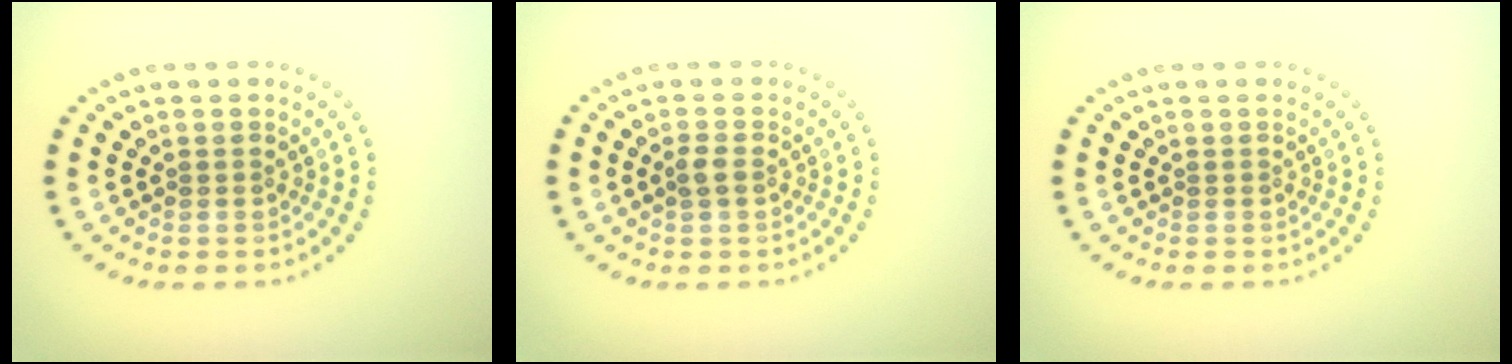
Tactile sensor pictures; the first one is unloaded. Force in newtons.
{"total": 1.3, "press": 1.3, "slide": 0.2}
{"total": 0.0}